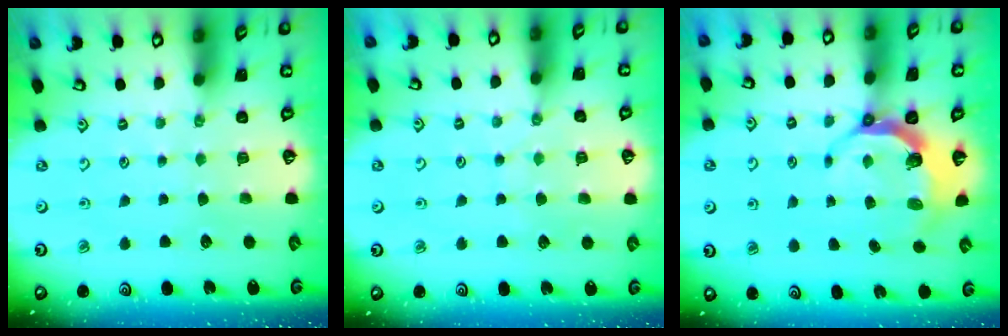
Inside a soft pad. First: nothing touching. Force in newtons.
{"total": 4.5, "press": 4.5, "slide": 0.5}
{"total": 5.5, "press": 4.1, "slide": 3.7}